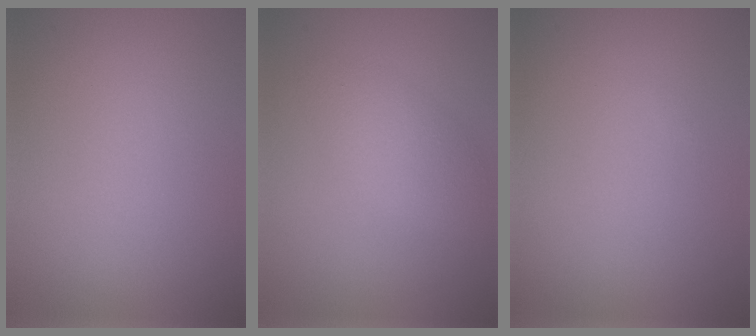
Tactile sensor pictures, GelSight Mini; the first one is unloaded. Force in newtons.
{"total": 2.7, "press": 2.6, "slide": 0.1}
{"total": 0.0}